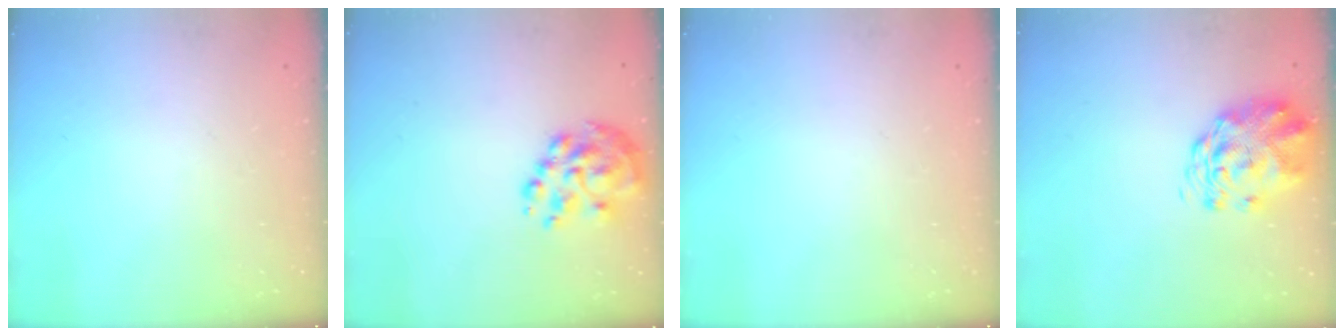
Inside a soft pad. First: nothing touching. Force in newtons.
{"total": 8.8, "press": 8.4, "slide": 2.7}
{"total": 0.0}
{"total": 2.9, "press": 2.7, "slide": 1.1}